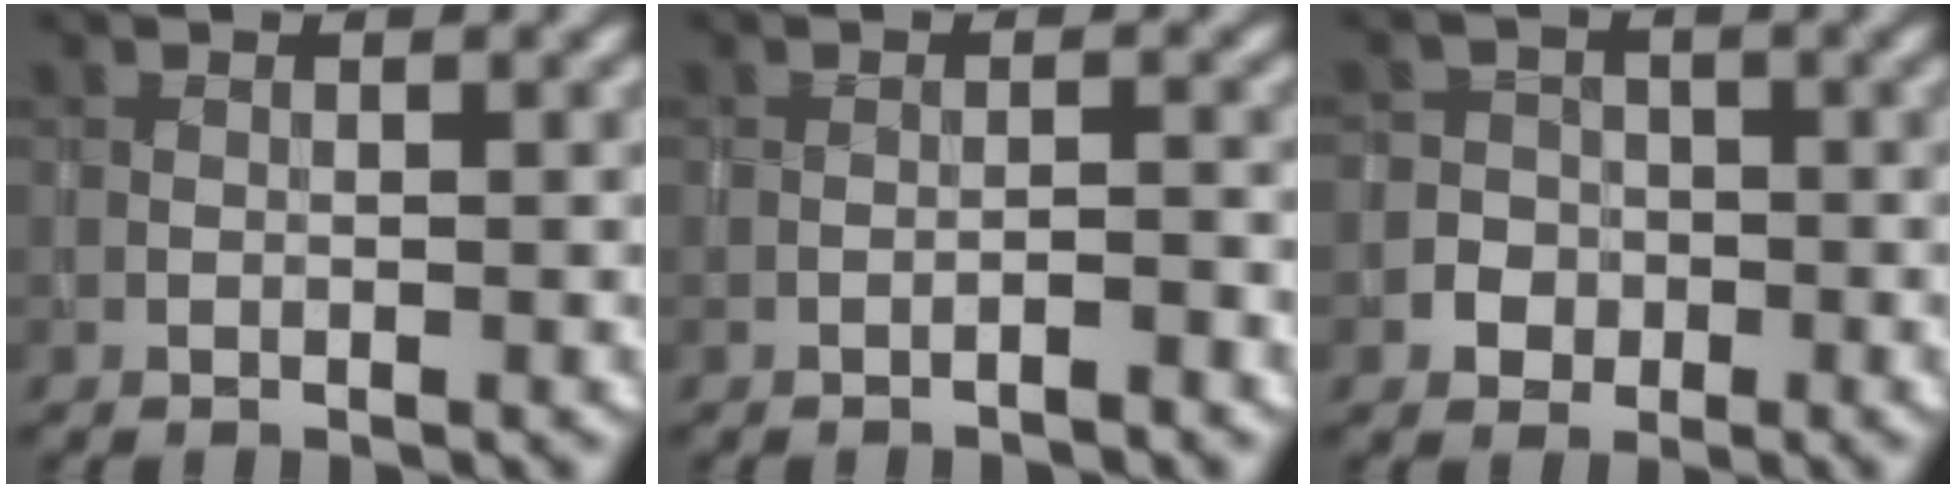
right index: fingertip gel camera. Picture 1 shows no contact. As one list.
[{"total": 1.1, "force": [-0.9, 0.0, 0.6], "torque": [-0.006, 0.007, -0.014]}, {"total": 2.5, "force": [-0.9, 2.4, 0.3], "torque": [0.022, 0.006, -0.027]}]